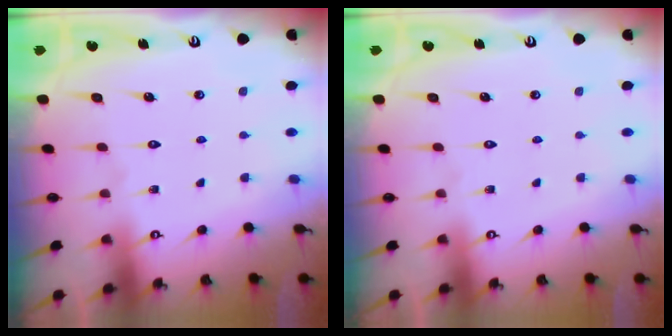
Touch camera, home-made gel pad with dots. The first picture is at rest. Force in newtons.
{"total": 0.0}